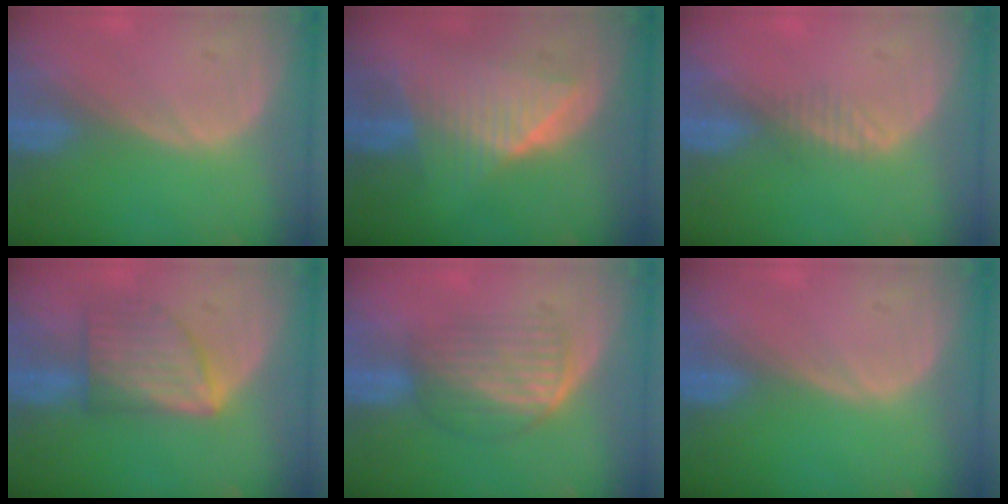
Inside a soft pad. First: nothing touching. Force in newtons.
{"total": 7.4, "press": 7.4, "slide": 0.3}
{"total": 1.7, "press": 1.4, "slide": 1.0}
{"total": 6.5, "press": 6.5, "slide": 0.1}
{"total": 7.0, "press": 5.9, "slide": 3.8}
{"total": 0.0}